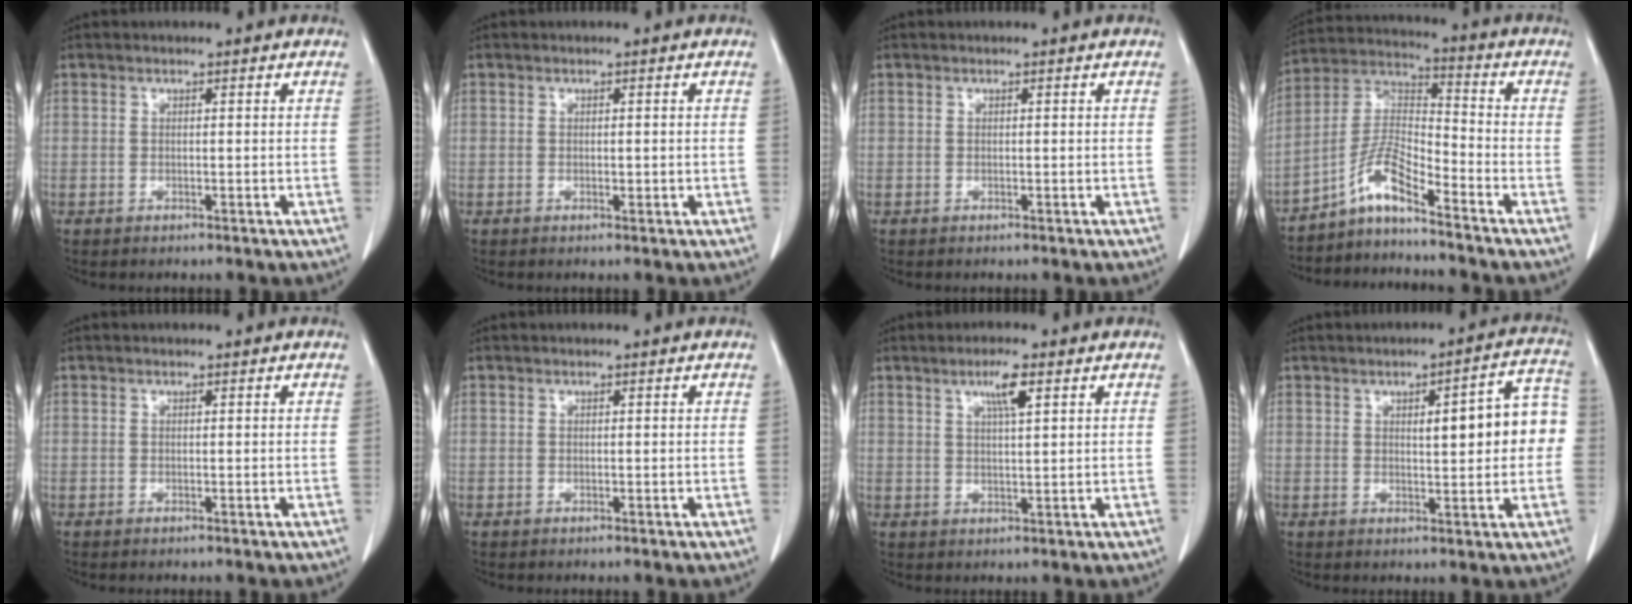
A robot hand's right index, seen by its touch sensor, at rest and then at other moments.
{"total": 0.8, "force": [-0.1, 0.3, 0.8], "torque": [-0.012, -0.002, 0.001]}
{"total": 0.0}
{"total": 7.4, "force": [-5.5, 0.6, 4.8], "torque": [-0.106, 0.014, -0.108]}
{"total": 0.0}
{"total": 0.0}
{"total": 3.9, "force": [2.0, 0.1, 3.4], "torque": [-0.062, -0.001, 0.035]}
{"total": 9.5, "force": [0.8, 2.2, 9.1], "torque": [-0.113, 0.029, 0.011]}